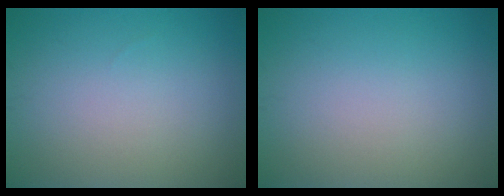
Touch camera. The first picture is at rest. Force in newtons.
{"total": 0.0}